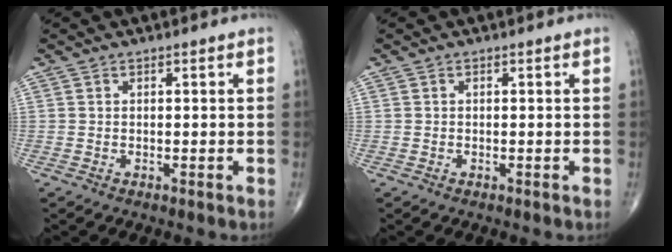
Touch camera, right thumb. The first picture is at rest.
{"total": 0.0}